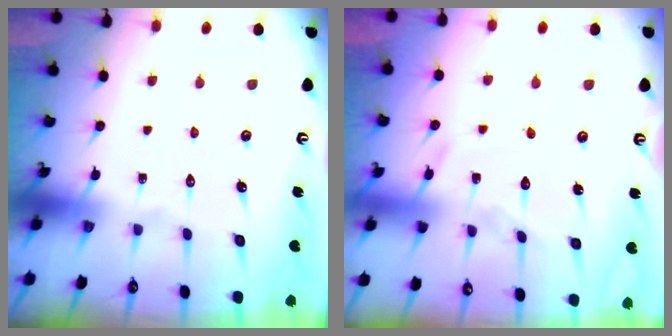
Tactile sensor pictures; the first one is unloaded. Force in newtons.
{"total": 8.9, "press": 8.9, "slide": 0.4}